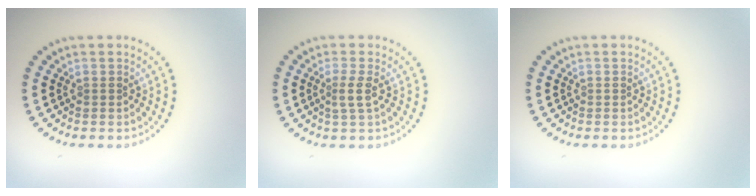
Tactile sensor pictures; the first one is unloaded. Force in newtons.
{"total": 1.6, "press": 1.1, "slide": 1.1}
{"total": 0.0}